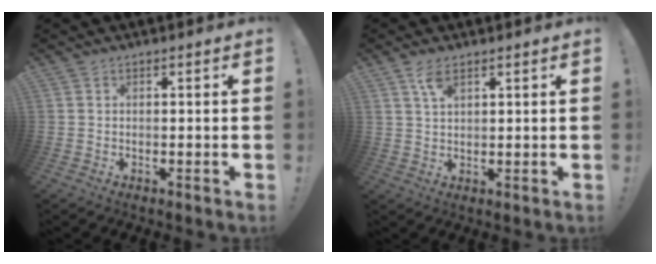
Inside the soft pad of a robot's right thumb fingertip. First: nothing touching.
{"total": 4.4, "force": [2.6, 1.8, 3.0], "torque": [-0.051, -0.011, 0.045]}